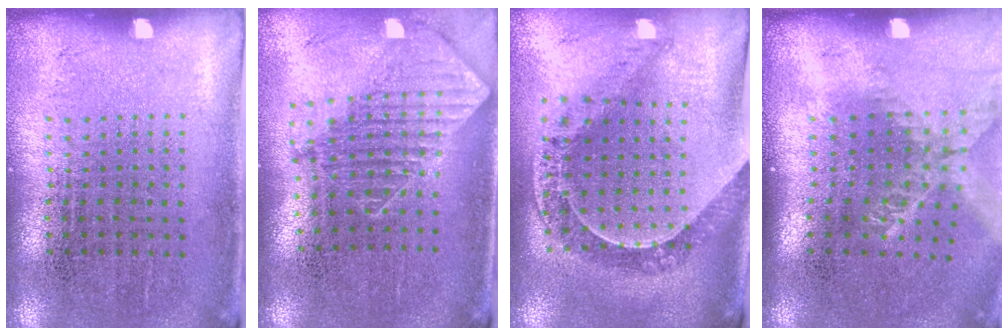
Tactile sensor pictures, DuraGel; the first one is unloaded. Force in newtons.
{"total": 1.8, "press": 1.5, "slide": 1.1}
{"total": 1.0, "press": 1.0, "slide": 0.1}
{"total": 1.7, "press": 1.3, "slide": 1.0}